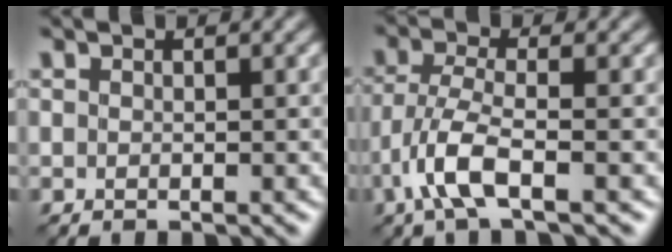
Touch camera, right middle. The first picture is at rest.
{"total": 4.6, "force": [-2.2, 1.3, 3.8], "torque": [-0.087, 0.001, -0.052]}